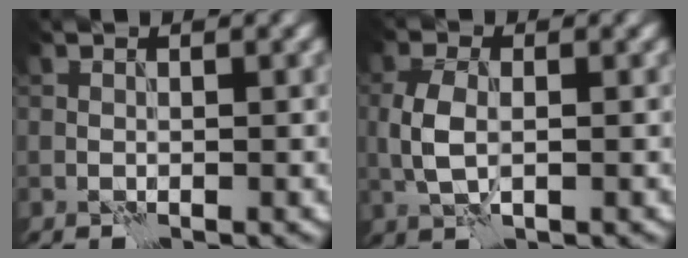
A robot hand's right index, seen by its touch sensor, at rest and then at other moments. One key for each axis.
{"total": 3.4, "fx": -0.1, "fy": 1.9, "fz": 2.7, "tx": -0.067, "ty": 0.000, "tz": -0.002}